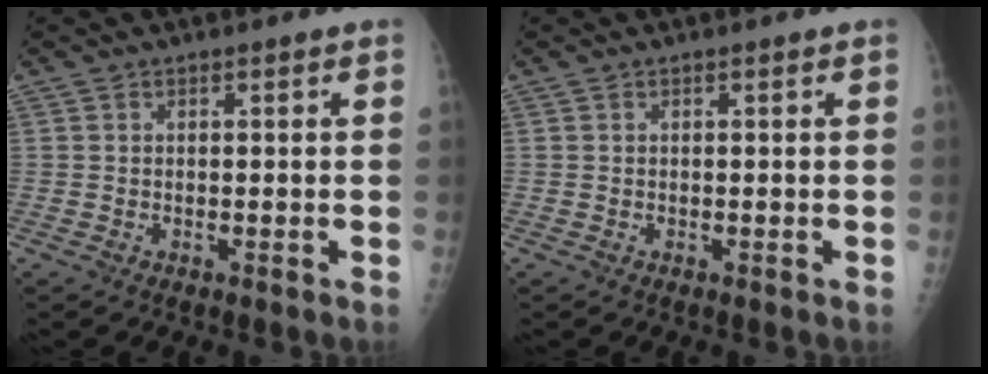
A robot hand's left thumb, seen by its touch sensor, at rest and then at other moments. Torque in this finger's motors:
{"motor_torque": [0.00, 0.00, -0.01, -0.01, 0.00]}